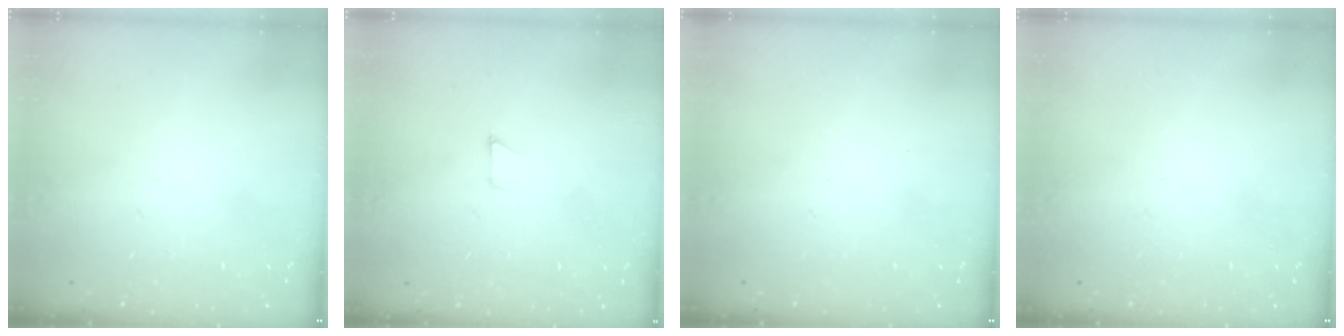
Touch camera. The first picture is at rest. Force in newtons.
{"total": 2.6, "press": 2.6, "slide": 0.2}
{"total": 0.0}
{"total": 0.0}